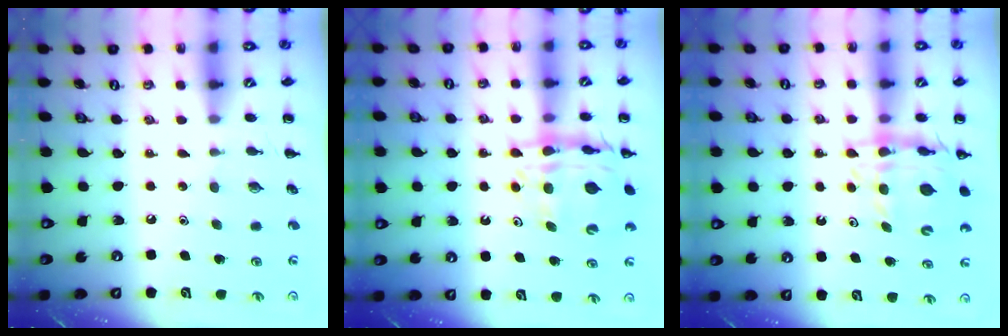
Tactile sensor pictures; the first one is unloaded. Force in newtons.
{"total": 15.0, "press": 14.6, "slide": 3.6}
{"total": 12.2, "press": 11.7, "slide": 3.5}